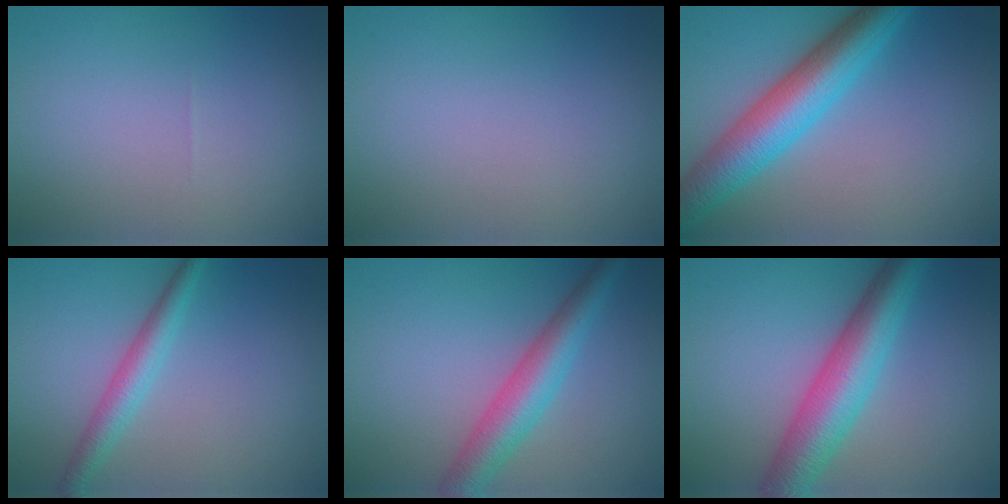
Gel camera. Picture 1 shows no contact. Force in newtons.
{"total": 0.0}
{"total": 7.0, "press": 7.0, "slide": 0.1}
{"total": 2.6, "press": 2.6, "slide": 0.0}
{"total": 4.6, "press": 4.6, "slide": 0.1}
{"total": 6.5, "press": 6.5, "slide": 0.1}